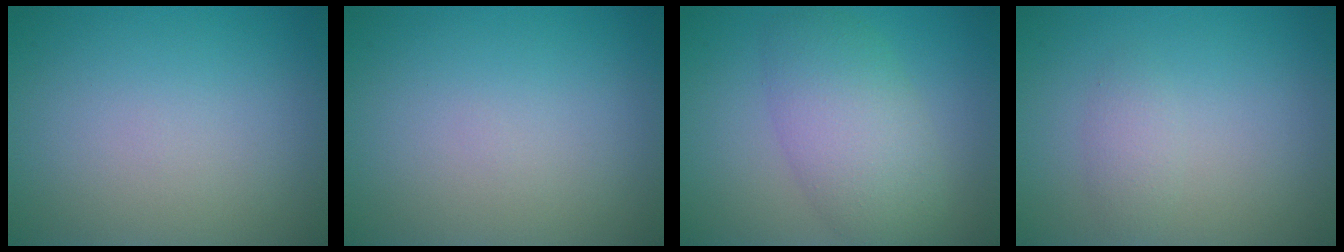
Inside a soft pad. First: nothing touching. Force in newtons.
{"total": 0.0}
{"total": 5.7, "press": 5.7, "slide": 0.3}
{"total": 1.3, "press": 1.3, "slide": 0.1}